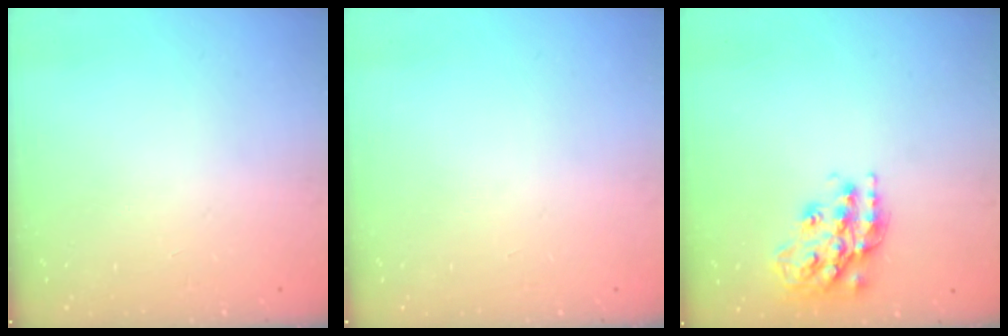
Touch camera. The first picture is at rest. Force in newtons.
{"total": 0.0}
{"total": 17.5, "press": 17.5, "slide": 1.3}